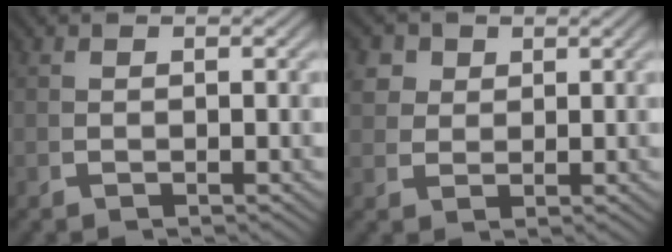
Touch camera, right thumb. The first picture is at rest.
{"total": 4.1, "force": [2.0, 3.1, 1.8], "torque": [-0.043, -0.005, 0.043]}